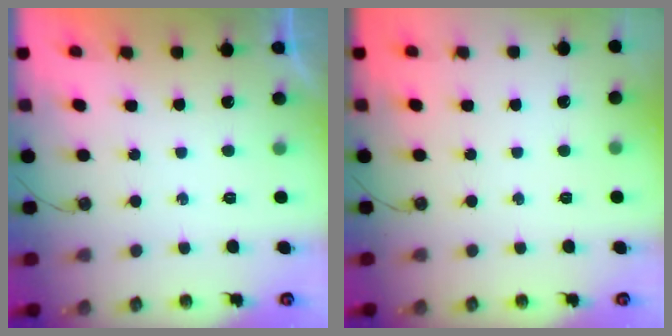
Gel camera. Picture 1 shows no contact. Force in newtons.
{"total": 0.0}